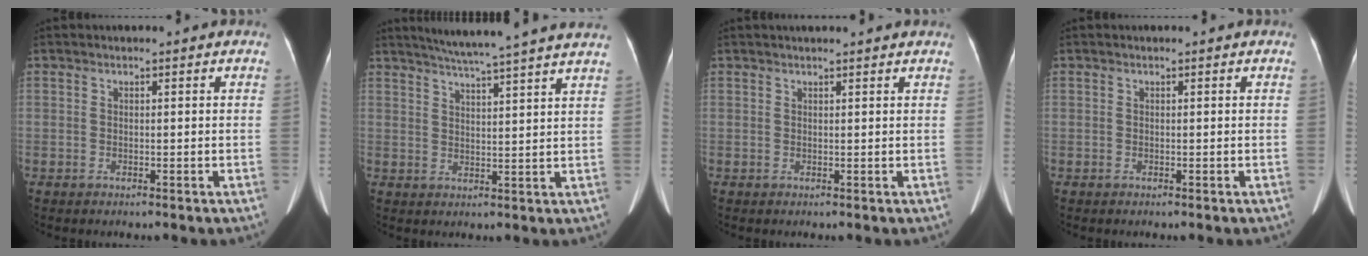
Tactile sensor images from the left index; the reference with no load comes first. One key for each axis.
{"total": 16.0, "fx": 14.0, "fy": -1.2, "fz": 7.7, "tx": -0.128, "ty": 0.000, "tz": 0.178}
{"total": 5.0, "fx": 4.6, "fy": 0.3, "fz": 1.9, "tx": -0.025, "ty": 0.025, "tz": 0.050}
{"total": 0.0}